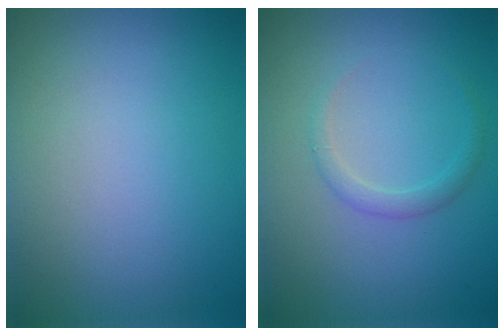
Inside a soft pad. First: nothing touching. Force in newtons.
{"total": 1.3, "press": 1.3, "slide": 0.0}